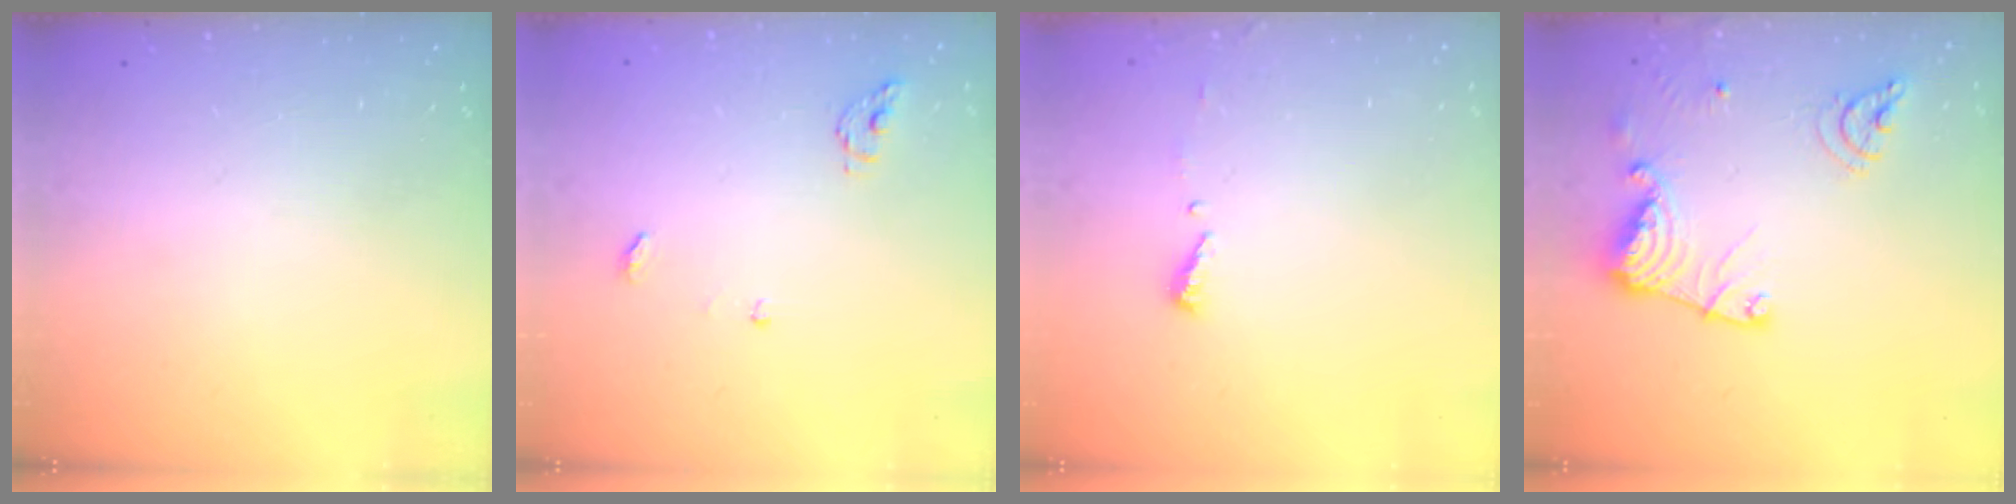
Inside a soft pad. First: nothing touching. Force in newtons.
{"total": 4.4, "press": 4.3, "slide": 0.5}
{"total": 3.9, "press": 3.9, "slide": 0.4}
{"total": 15.2, "press": 15.1, "slide": 1.8}